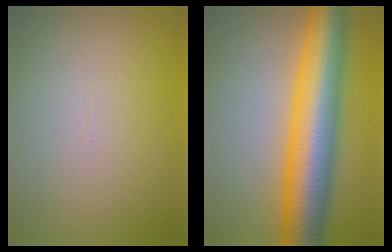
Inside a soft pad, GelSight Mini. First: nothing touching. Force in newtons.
{"total": 11.6, "press": 11.6, "slide": 0.1}